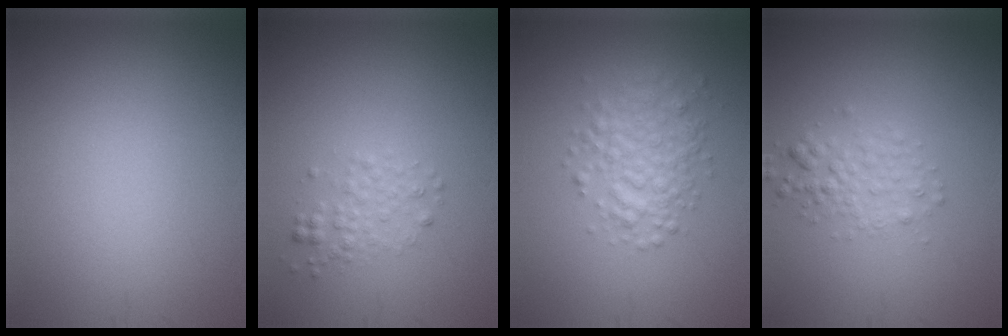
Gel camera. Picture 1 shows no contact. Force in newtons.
{"total": 1.7, "press": 1.7, "slide": 0.0}
{"total": 3.6, "press": 3.6, "slide": 0.1}
{"total": 2.1, "press": 2.1, "slide": 0.1}